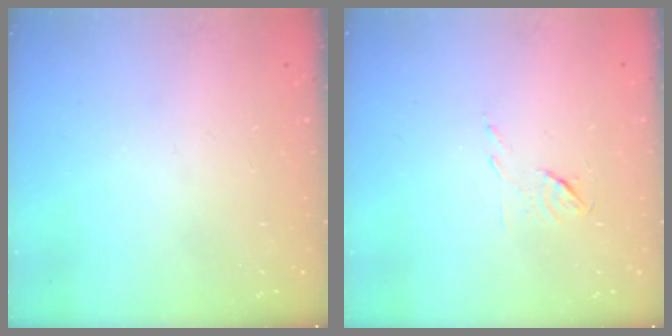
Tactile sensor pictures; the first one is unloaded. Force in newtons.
{"total": 4.8, "press": 4.7, "slide": 1.0}